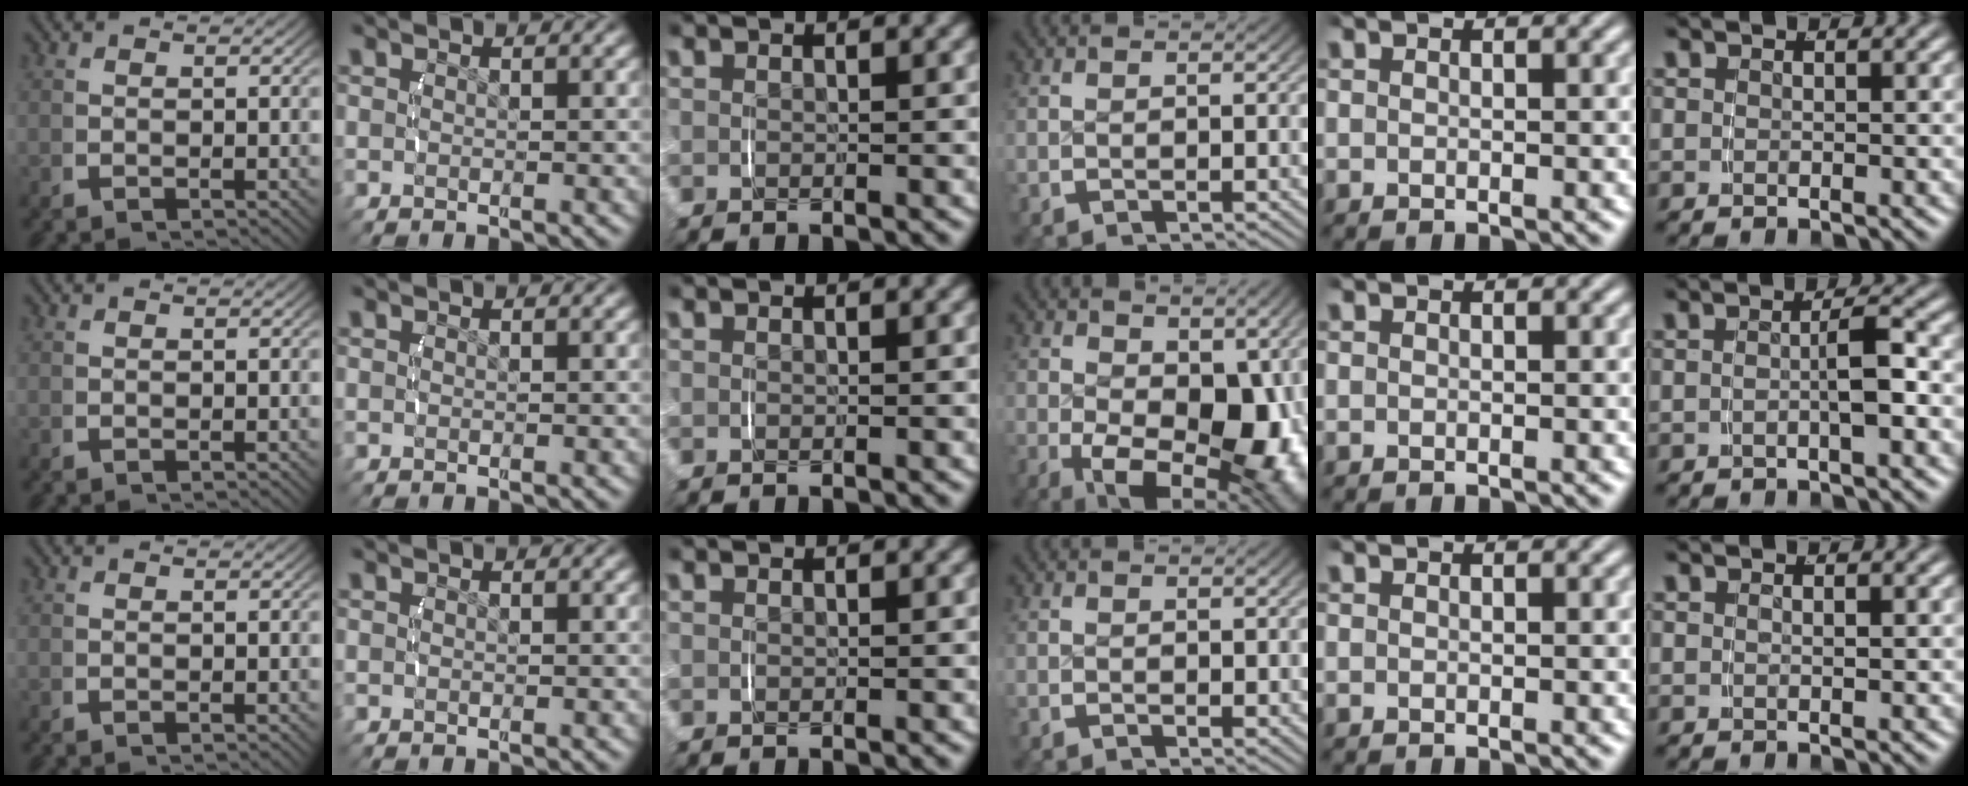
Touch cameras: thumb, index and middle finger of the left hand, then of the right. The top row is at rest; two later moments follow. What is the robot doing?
{"motion": "lift_and_place", "object": "phone"}